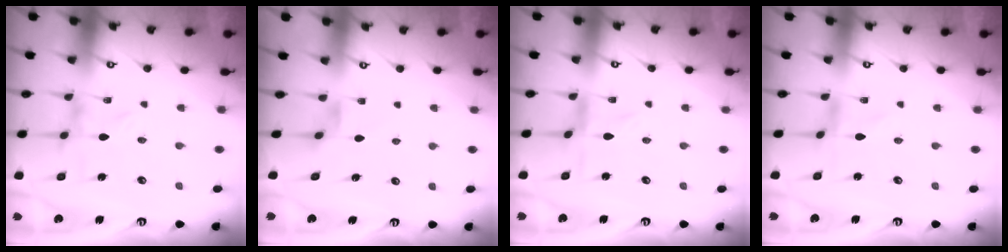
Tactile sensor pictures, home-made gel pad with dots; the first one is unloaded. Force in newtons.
{"total": 2.1, "press": 2.1, "slide": 0.3}
{"total": 0.8, "press": 0.7, "slide": 0.4}
{"total": 0.0}